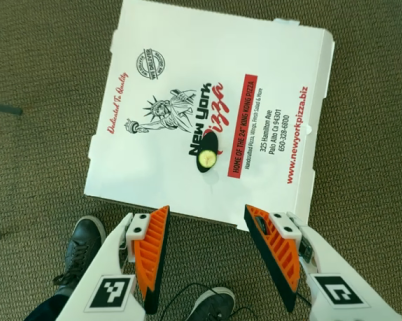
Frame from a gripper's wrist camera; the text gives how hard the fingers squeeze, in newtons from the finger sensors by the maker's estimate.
{"total": 0.0}